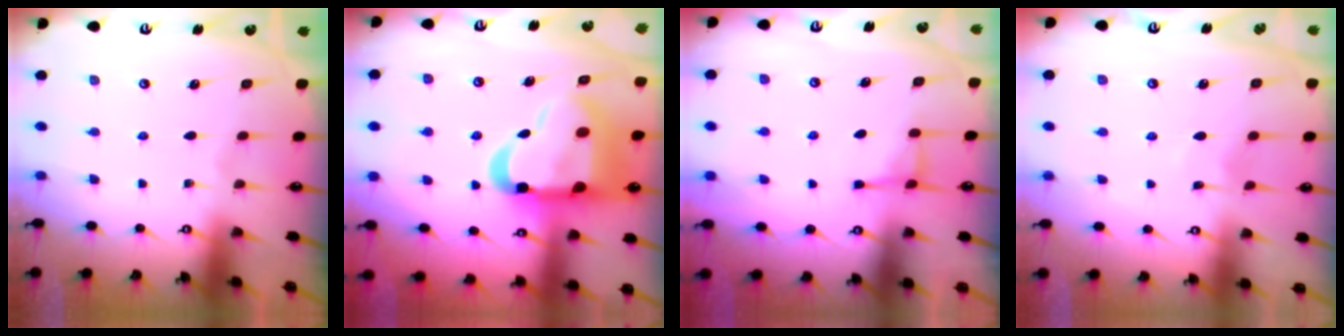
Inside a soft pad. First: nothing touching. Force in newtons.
{"total": 23.8, "press": 23.7, "slide": 2.6}
{"total": 4.6, "press": 4.6, "slide": 0.5}
{"total": 4.2, "press": 4.2, "slide": 0.5}